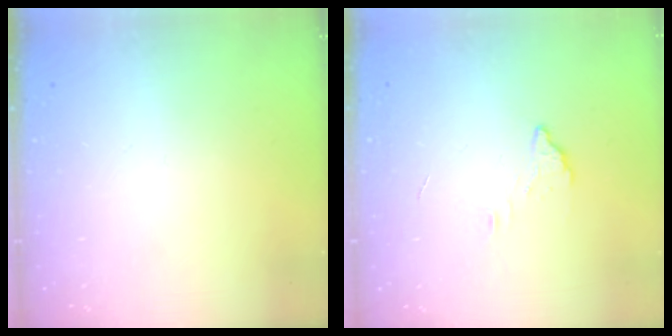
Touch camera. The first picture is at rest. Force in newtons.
{"total": 2.8, "press": 2.8, "slide": 0.2}